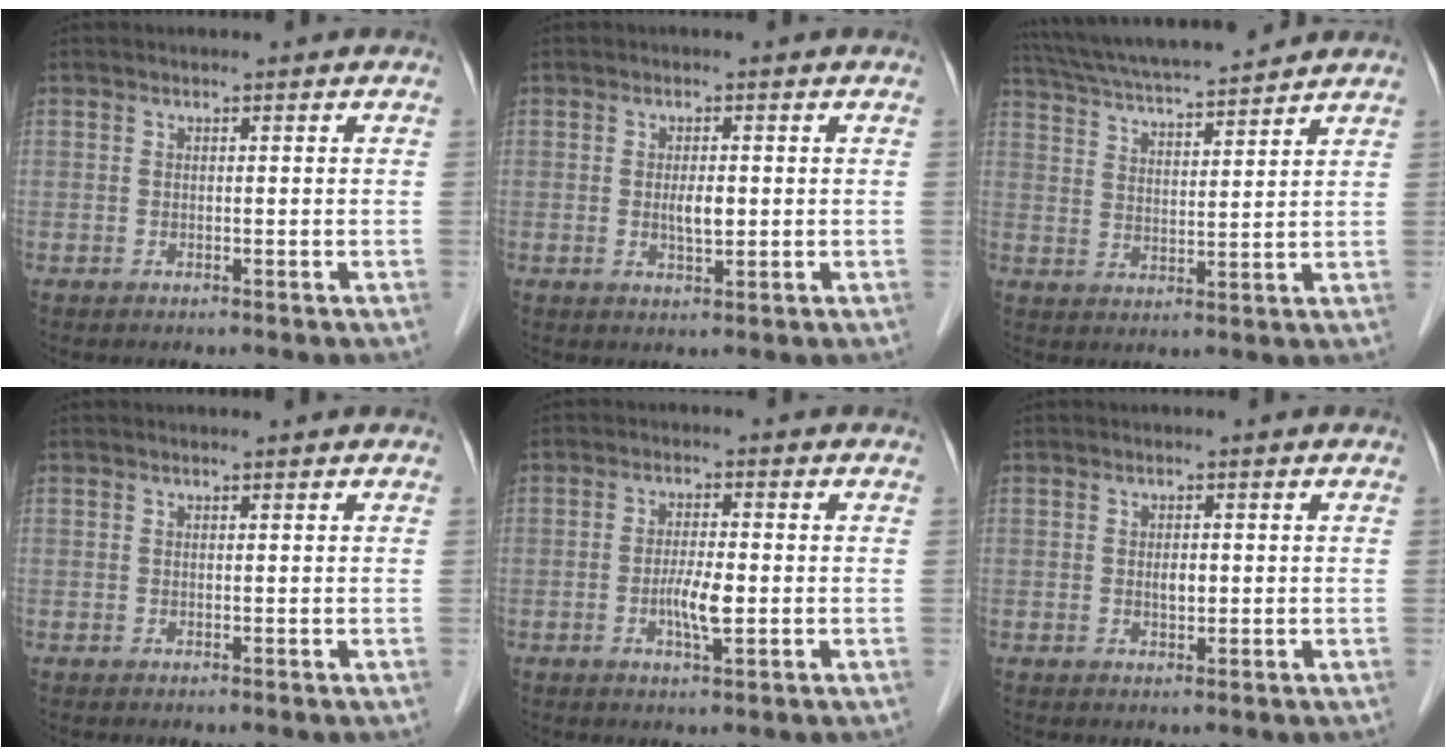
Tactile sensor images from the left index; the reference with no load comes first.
{"total": 2.5, "force": [-0.2, 0.8, 2.4], "torque": [-0.045, -0.006, -0.001]}
{"total": 14.3, "force": [12.9, 0.7, 6.0], "torque": [-0.116, 0.021, 0.212]}
{"total": 0.6, "force": [0.5, -0.1, 0.3], "torque": [-0.006, 0.002, 0.009]}
{"total": 4.1, "force": [-1.1, 0.7, 3.9], "torque": [-0.076, -0.007, -0.020]}
{"total": 1.3, "force": [-0.1, 0.6, 1.1], "torque": [-0.020, -0.005, -0.001]}